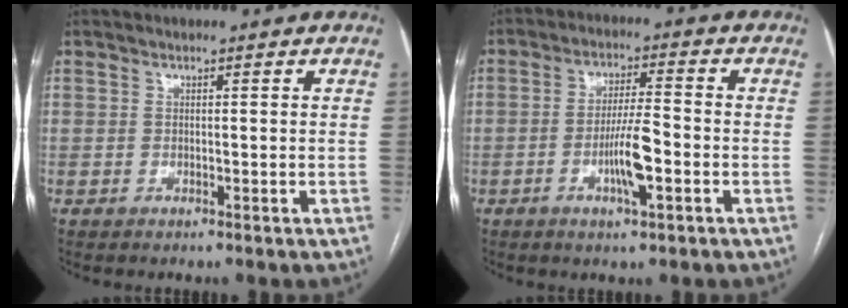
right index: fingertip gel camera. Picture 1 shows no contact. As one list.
[{"total": 6.8, "force": [-2.3, 0.7, 6.3], "torque": [-0.121, -0.001, -0.041]}]